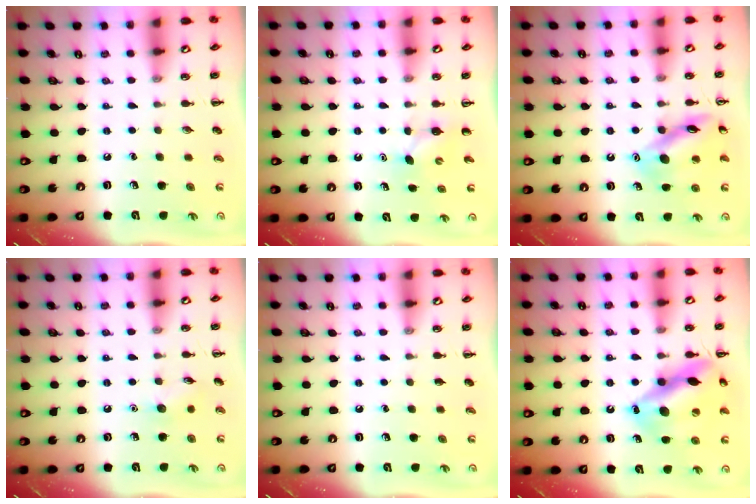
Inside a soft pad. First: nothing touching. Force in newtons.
{"total": 3.8, "press": 3.7, "slide": 0.8}
{"total": 14.1, "press": 14.1, "slide": 1.2}
{"total": 6.0, "press": 5.9, "slide": 1.5}
{"total": 0.0}
{"total": 16.5, "press": 16.3, "slide": 2.4}